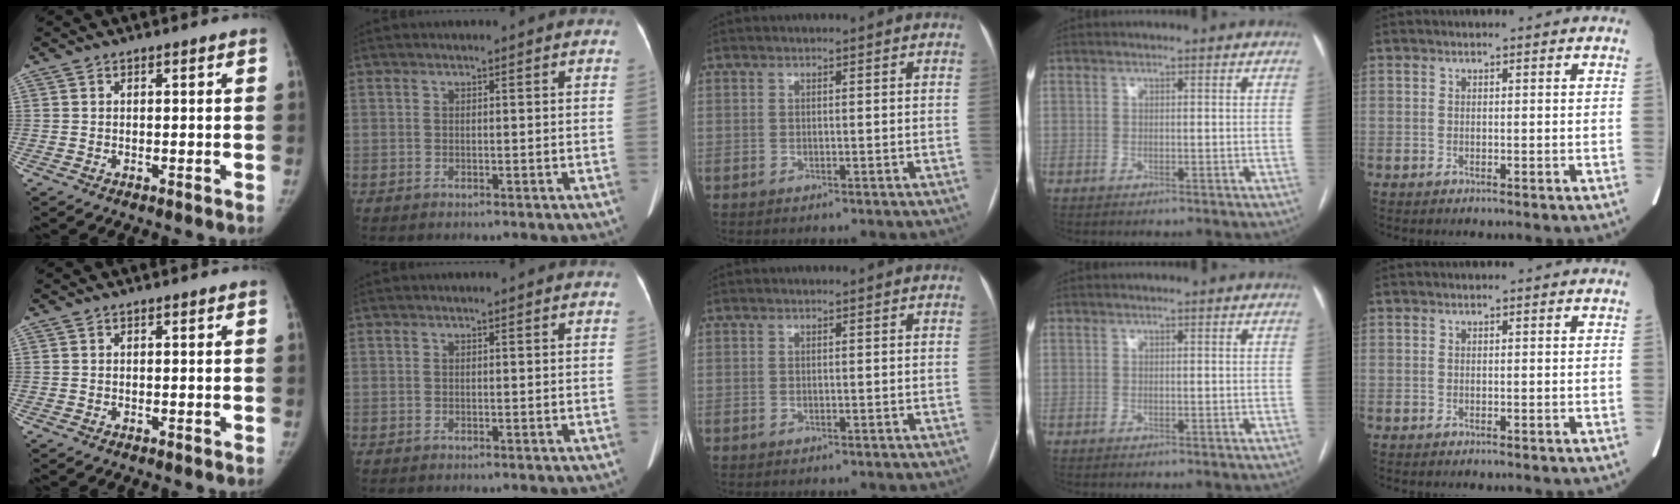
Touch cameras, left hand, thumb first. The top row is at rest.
{}